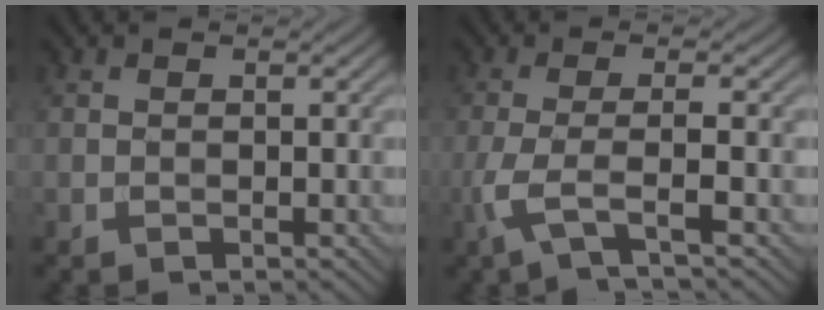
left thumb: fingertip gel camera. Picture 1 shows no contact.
{"total": 4.5, "force": [-2.0, 0.7, 3.9], "torque": [-0.082, -0.001, -0.058]}